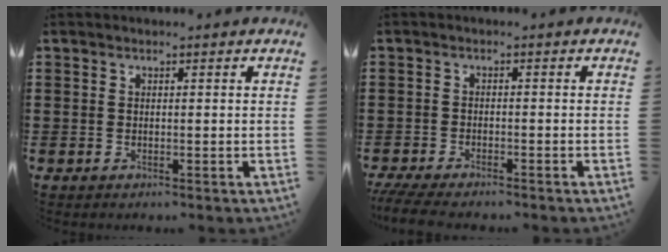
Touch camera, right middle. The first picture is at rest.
{"total": 2.9, "force": [-2.7, 0.2, 1.0], "torque": [-0.033, -0.005, -0.058]}